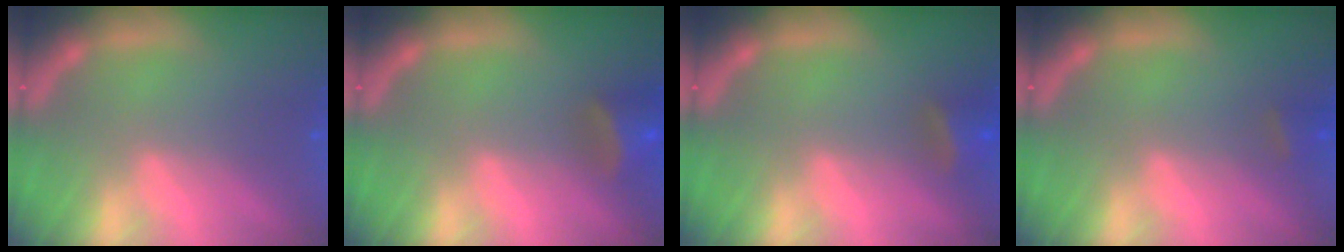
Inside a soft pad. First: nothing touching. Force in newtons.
{"total": 4.0}
{"total": 2.9}
{"total": 1.4}